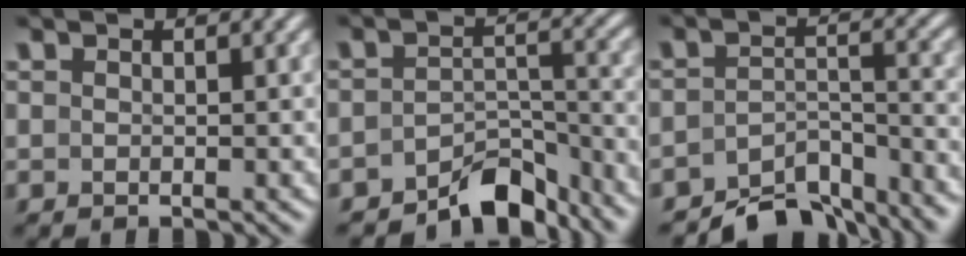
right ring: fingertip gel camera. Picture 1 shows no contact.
{"total": 6.7, "force": [-5.9, 2.1, 2.4], "torque": [-0.024, -0.014, -0.090]}
{"total": 7.5, "force": [-6.7, 2.1, 2.6], "torque": [-0.035, -0.020, -0.103]}